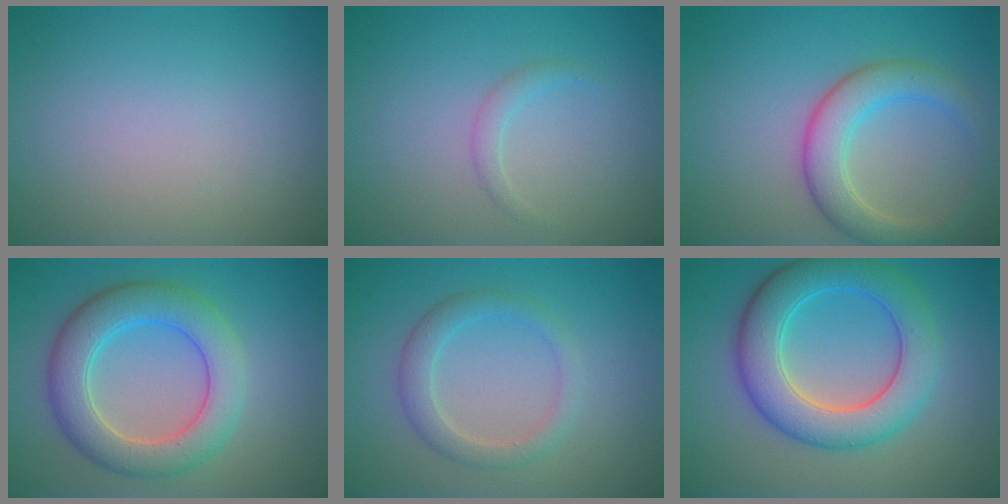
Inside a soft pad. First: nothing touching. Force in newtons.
{"total": 1.1, "press": 1.1, "slide": 0.2}
{"total": 4.6, "press": 4.6, "slide": 0.3}
{"total": 6.3, "press": 6.3, "slide": 0.0}
{"total": 2.6, "press": 2.6, "slide": 0.1}
{"total": 7.2, "press": 7.2, "slide": 0.0}